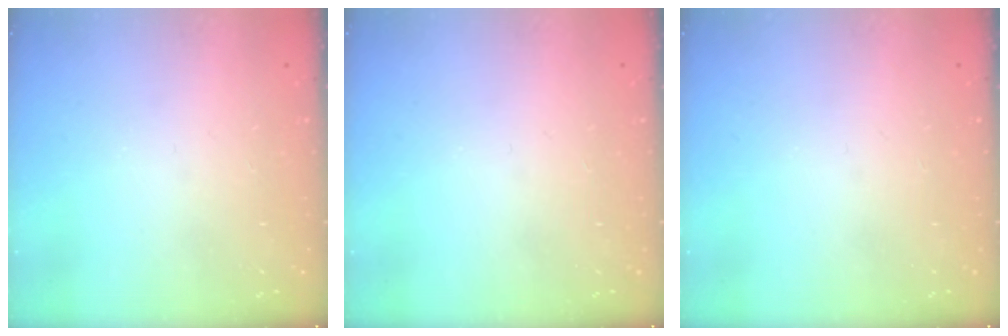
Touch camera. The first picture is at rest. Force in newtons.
{"total": 0.0}
{"total": 0.0}